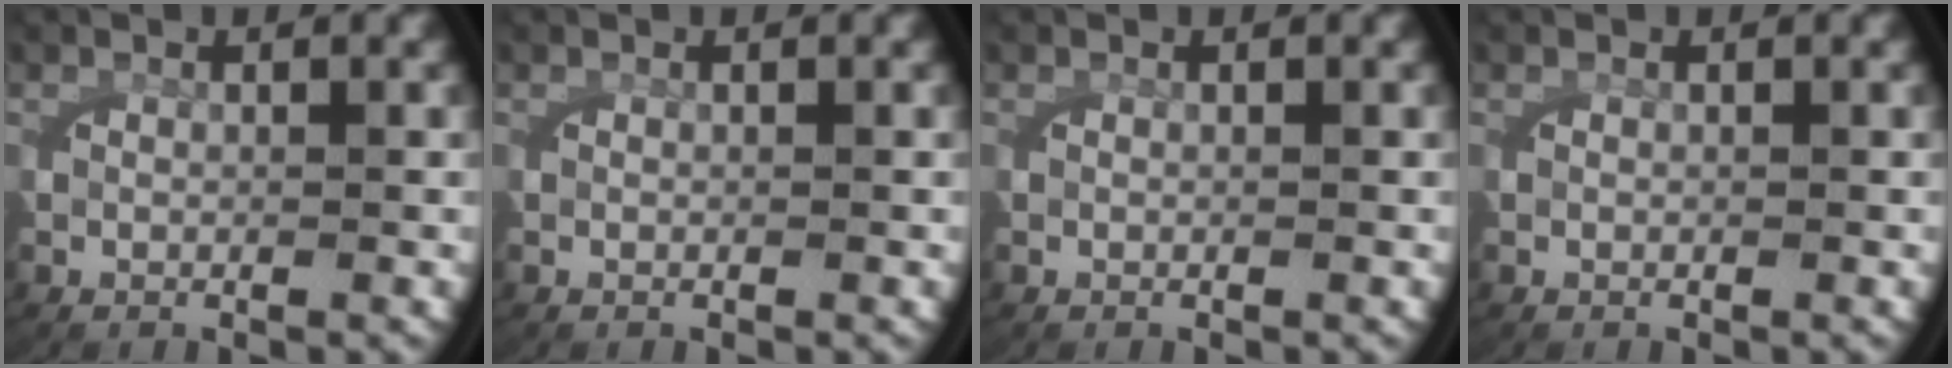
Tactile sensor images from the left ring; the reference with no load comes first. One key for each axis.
{"total": 0.0}
{"total": 0.0}
{"total": 0.0}